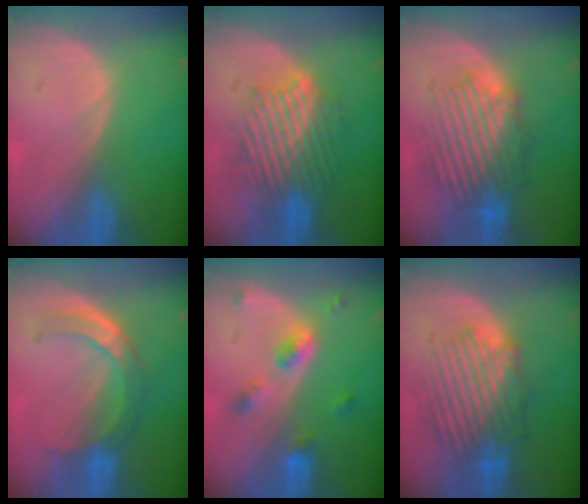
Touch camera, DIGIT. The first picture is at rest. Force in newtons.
{"total": 9.1, "press": 9.1, "slide": 0.6}
{"total": 9.1, "press": 8.6, "slide": 2.8}
{"total": 6.7, "press": 6.2, "slide": 2.5}
{"total": 5.1, "press": 4.5, "slide": 2.3}
{"total": 9.3, "press": 8.8, "slide": 3.0}